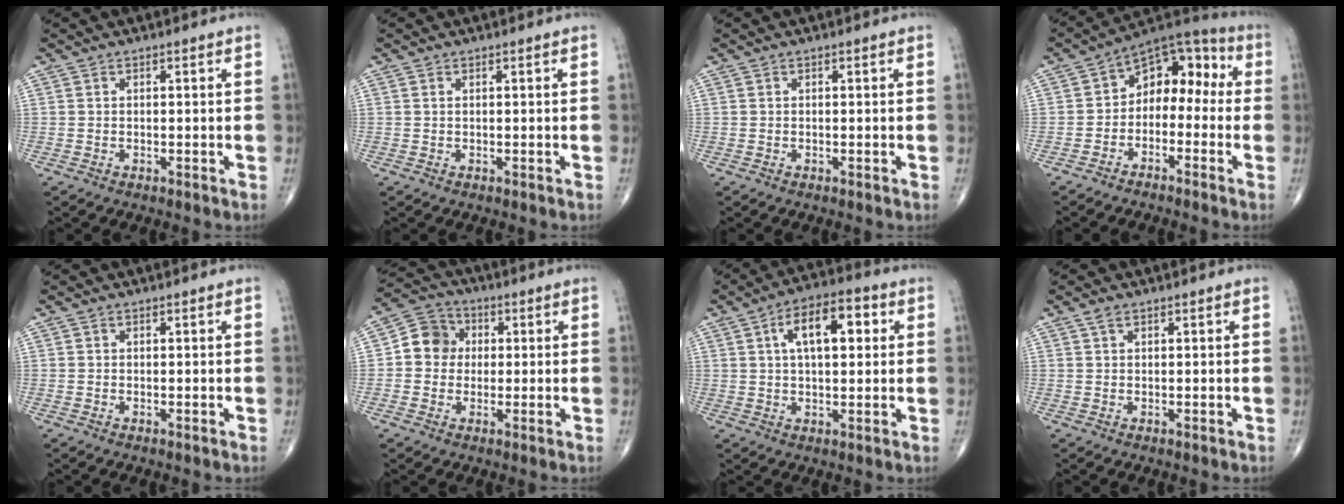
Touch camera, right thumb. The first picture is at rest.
{"total": 0.0}
{"total": 0.0}
{"total": 10.9, "force": [-1.3, 7.6, 7.8], "torque": [-0.070, 0.058, -0.041]}
{"total": 0.0}
{"total": 7.5, "force": [0.5, 6.8, 3.2], "torque": [-0.033, 0.016, -0.005]}
{"total": 11.5, "force": [3.1, 5.5, 9.6], "torque": [-0.139, 0.017, 0.044]}
{"total": 1.3, "force": [0.8, 0.6, 0.9], "torque": [-0.019, 0.006, 0.015]}